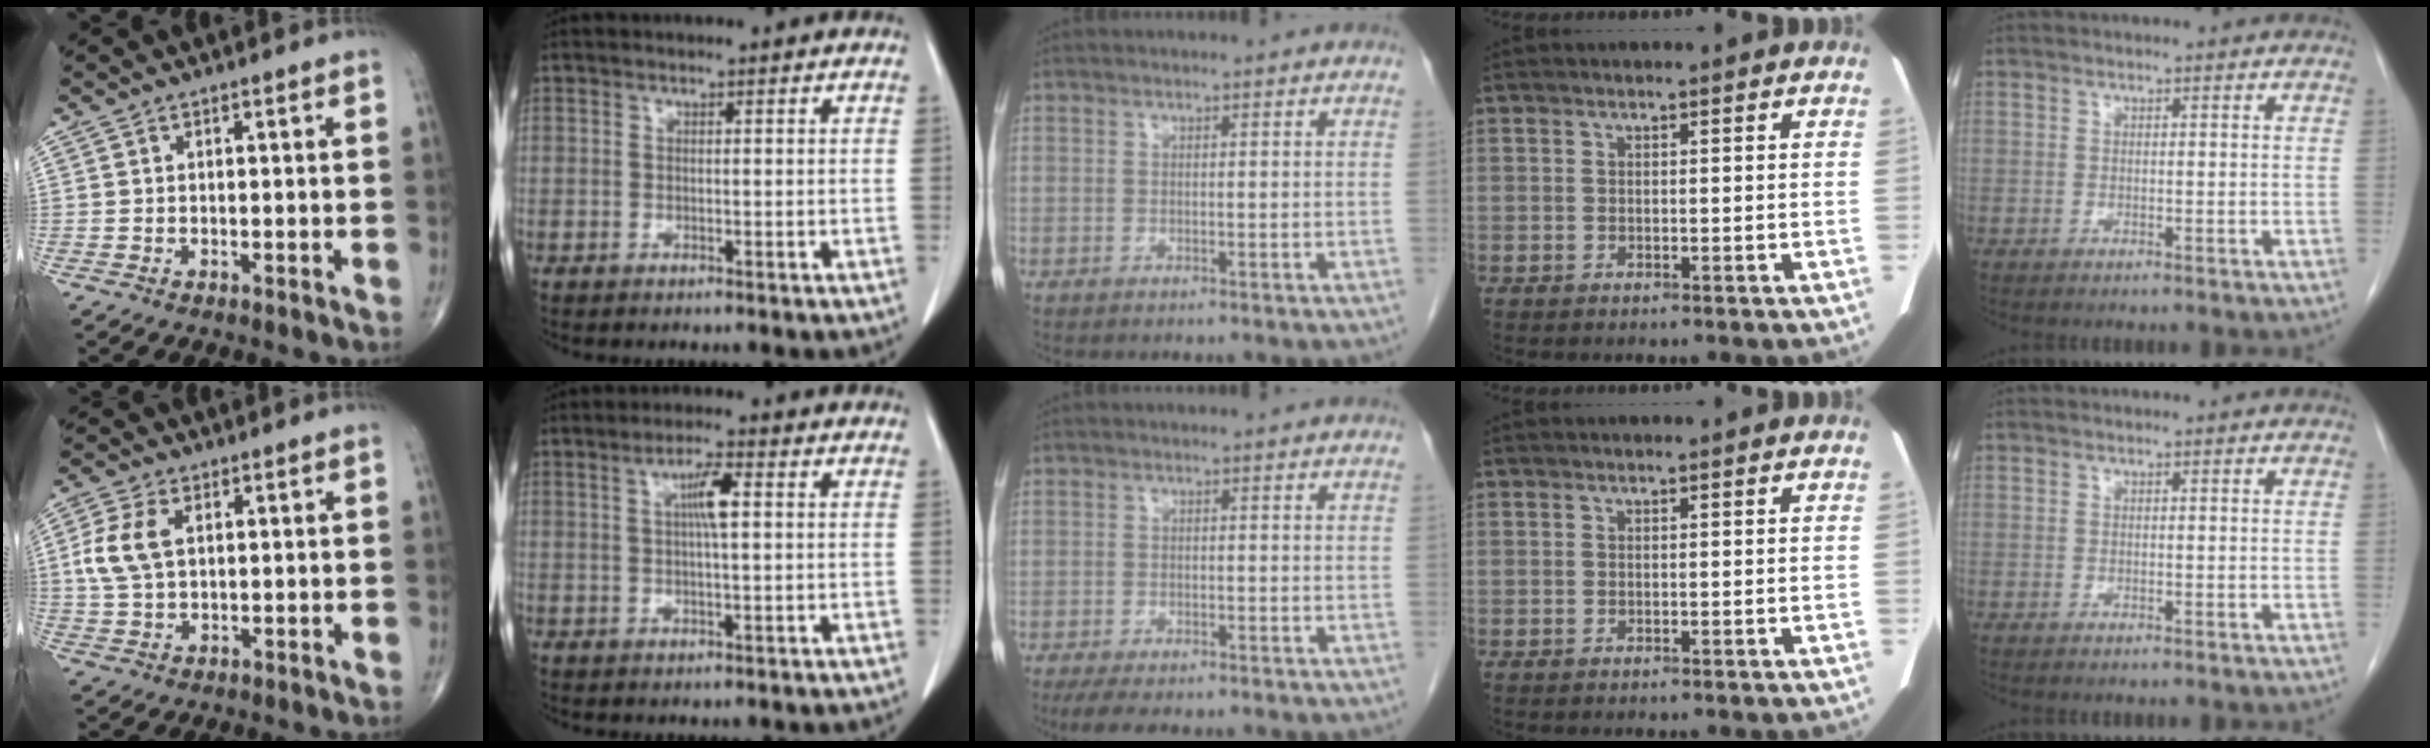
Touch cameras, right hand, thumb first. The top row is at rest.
{"thumb": {"total": 7.5, "force": [1.5, 4.4, 5.8], "torque": [-0.133, 0.007, 0.032]}, "index": {"total": 4.3, "force": [0.9, 0.4, 4.2], "torque": [-0.076, 0.004, 0.013]}, "middle": {"total": 5.5, "force": [-4.4, 1.4, 3.1], "torque": [-0.047, -0.012, -0.064]}}